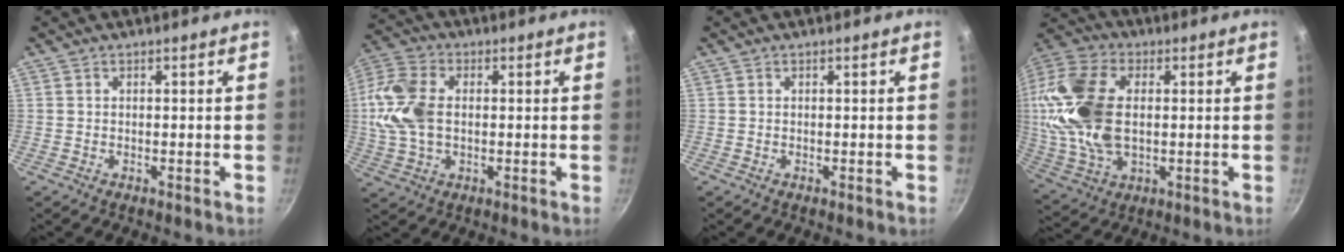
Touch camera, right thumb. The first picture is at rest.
{"total": 12.6, "force": [0.5, 8.3, 9.5], "torque": [-0.189, 0.018, -0.001]}
{"total": 0.0}
{"total": 19.3, "force": [1.5, 11.9, 15.0], "torque": [-0.295, 0.009, 0.025]}